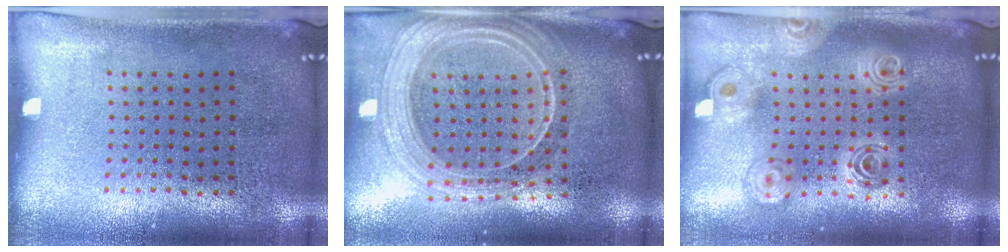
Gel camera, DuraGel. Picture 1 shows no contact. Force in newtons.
{"total": 2.4, "press": 2.1, "slide": 1.2}
{"total": 2.0, "press": 1.7, "slide": 1.1}